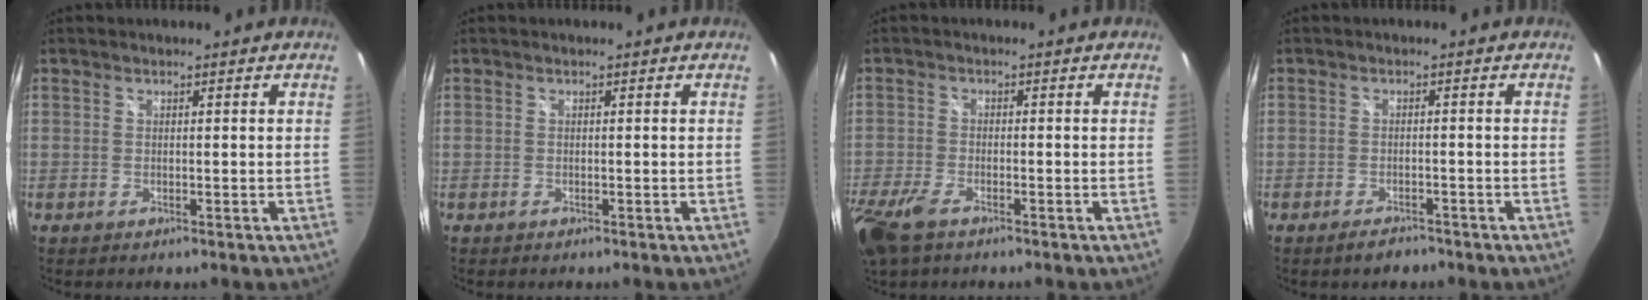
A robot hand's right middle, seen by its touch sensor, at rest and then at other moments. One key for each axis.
{"total": 0.0}
{"total": 8.4, "fx": -5.5, "fy": 3.5, "fz": 5.3, "tx": -0.145, "ty": -0.026, "tz": -0.108}
{"total": 2.8, "fx": -2.3, "fy": 1.1, "fz": 1.2, "tx": -0.027, "ty": -0.003, "tz": -0.035}